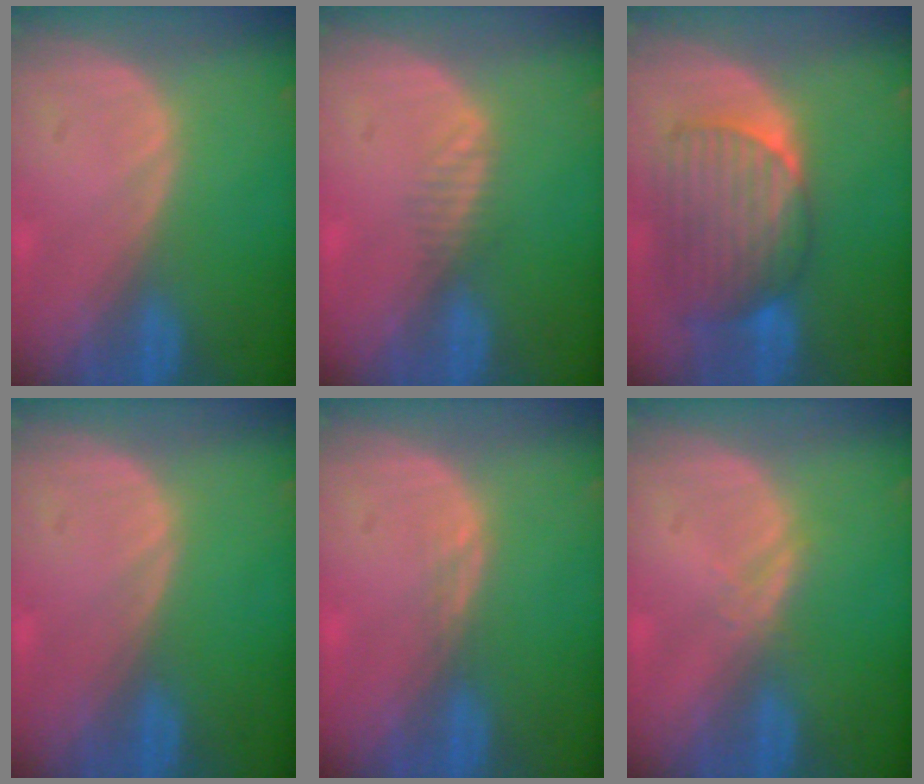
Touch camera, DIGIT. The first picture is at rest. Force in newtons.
{"total": 1.7, "press": 1.4, "slide": 1.0}
{"total": 9.0, "press": 8.5, "slide": 2.9}
{"total": 0.0}
{"total": 1.0, "press": 0.8, "slide": 0.7}
{"total": 1.3, "press": 1.3, "slide": 0.1}